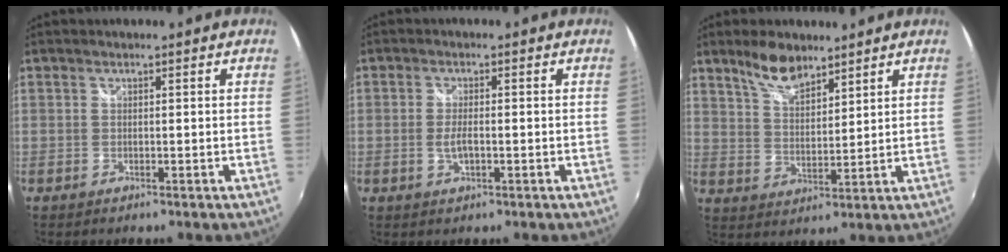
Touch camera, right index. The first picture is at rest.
{"total": 2.7, "force": [-0.7, 0.9, 2.4], "torque": [-0.049, -0.004, -0.014]}
{"total": 7.5, "force": [5.8, 2.9, 3.8], "torque": [-0.065, 0.003, 0.111]}